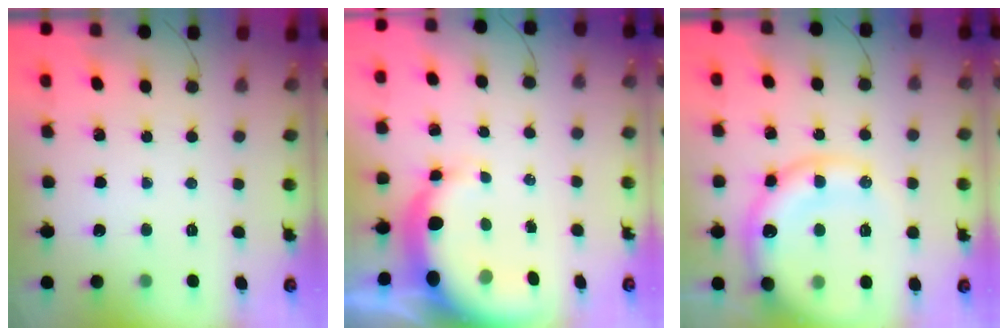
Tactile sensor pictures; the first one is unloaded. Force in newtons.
{"total": 7.8, "press": 7.5, "slide": 1.9}
{"total": 18.3, "press": 17.8, "slide": 4.0}